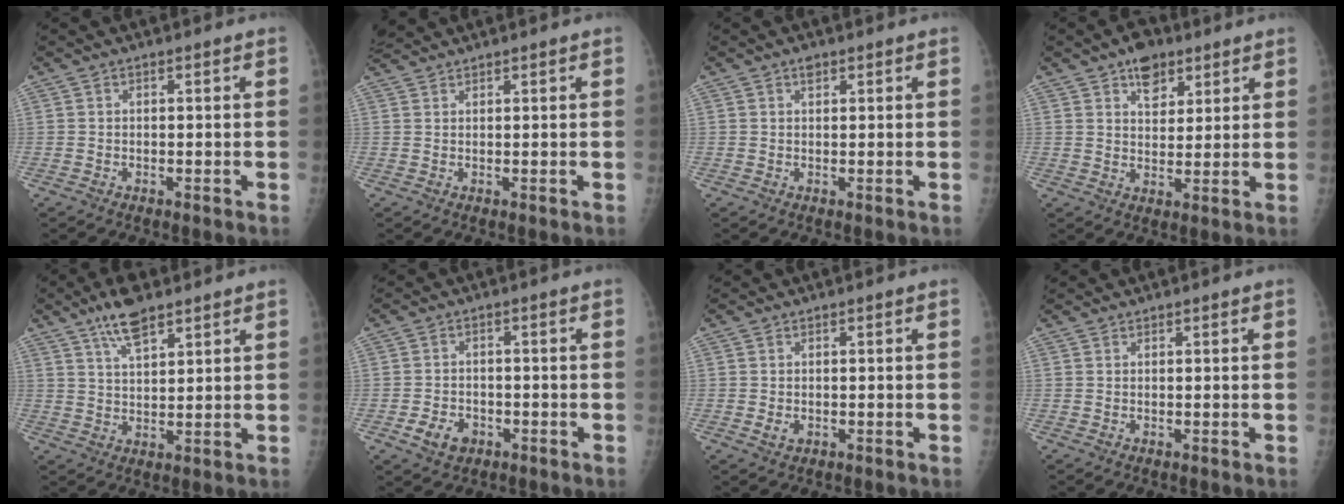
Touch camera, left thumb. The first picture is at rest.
{"total": 2.7, "force": [2.6, 0.3, 0.4], "torque": [-0.011, 0.016, 0.056]}
{"total": 1.3, "force": [0.8, 0.8, 0.6], "torque": [-0.002, -0.003, 0.011]}
{"total": 7.0, "force": [4.4, 4.2, 3.6], "torque": [-0.026, -0.021, 0.066]}
{"total": 7.5, "force": [5.2, 2.5, 4.8], "torque": [-0.077, -0.022, 0.096]}
{"total": 3.9, "force": [-1.7, 3.1, 1.8], "torque": [-0.015, 0.005, -0.021]}
{"total": 1.3, "force": [0.2, 1.2, 0.7], "torque": [-0.009, -0.001, 0.008]}
{"total": 0.6, "force": [0.6, 0.2, -0.1], "torque": [0.003, 0.003, 0.011]}